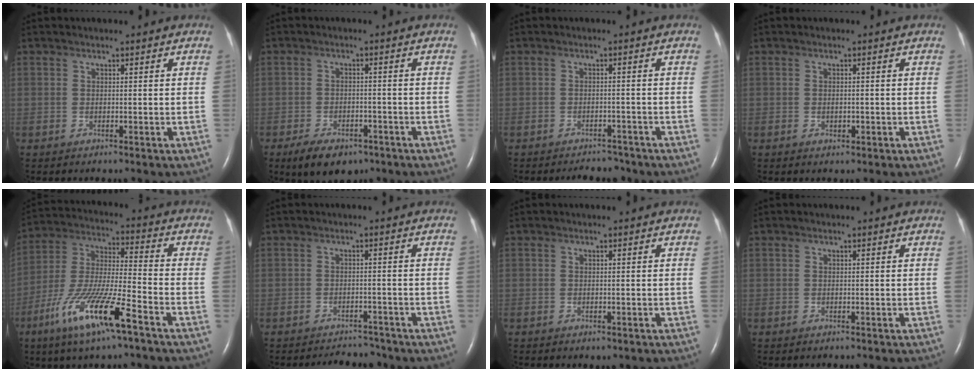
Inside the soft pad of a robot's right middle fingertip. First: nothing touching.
{"total": 7.7, "force": [-5.3, 3.9, 4.0], "torque": [-0.068, -0.002, -0.079]}
{"total": 3.4, "force": [-3.1, 1.3, 0.4], "torque": [-0.008, -0.001, -0.044]}
{"total": 1.2, "force": [-0.4, 0.8, 0.8], "torque": [-0.017, -0.001, -0.003]}
{"total": 14.9, "force": [-8.2, 1.6, 12.3], "torque": [-0.256, -0.023, -0.153]}
{"total": 4.0, "force": [-3.8, 1.2, 0.0], "torque": [-0.002, -0.002, -0.056]}
{"total": 0.8, "force": [-0.5, 0.5, 0.5], "torque": [-0.009, -0.001, -0.002]}
{"total": 0.8, "force": [-0.7, 0.2, 0.4], "torque": [-0.010, -0.001, -0.008]}